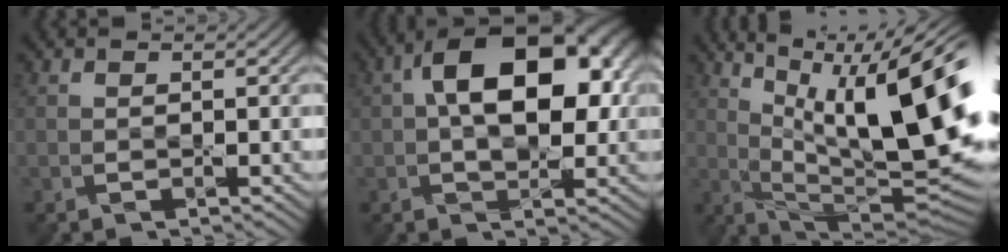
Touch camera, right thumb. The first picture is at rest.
{"total": 14.6, "force": [2.4, 8.2, 11.8], "torque": [-0.175, 0.015, 0.032]}
{"total": 18.8, "force": [5.6, 6.6, 16.6], "torque": [-0.243, 0.019, 0.094]}